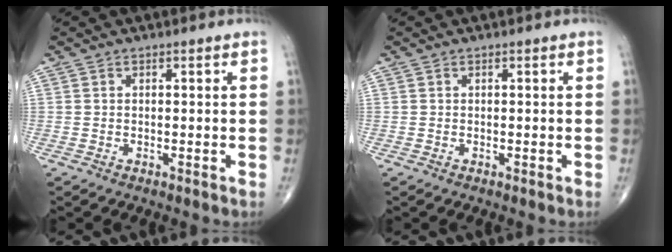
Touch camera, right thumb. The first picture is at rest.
{"total": 0.0}